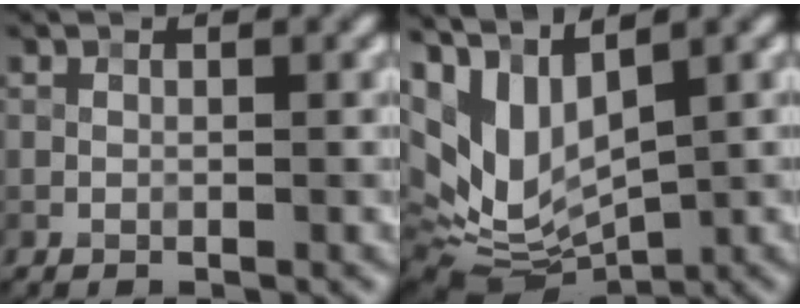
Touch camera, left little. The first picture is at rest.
{"total": 7.4, "force": [2.0, 3.9, 5.9], "torque": [-0.134, -0.010, 0.042]}